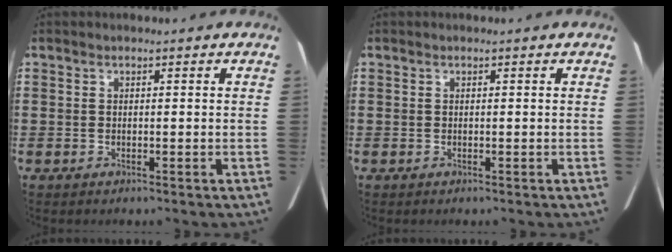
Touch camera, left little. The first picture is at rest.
{"total": 0.0}